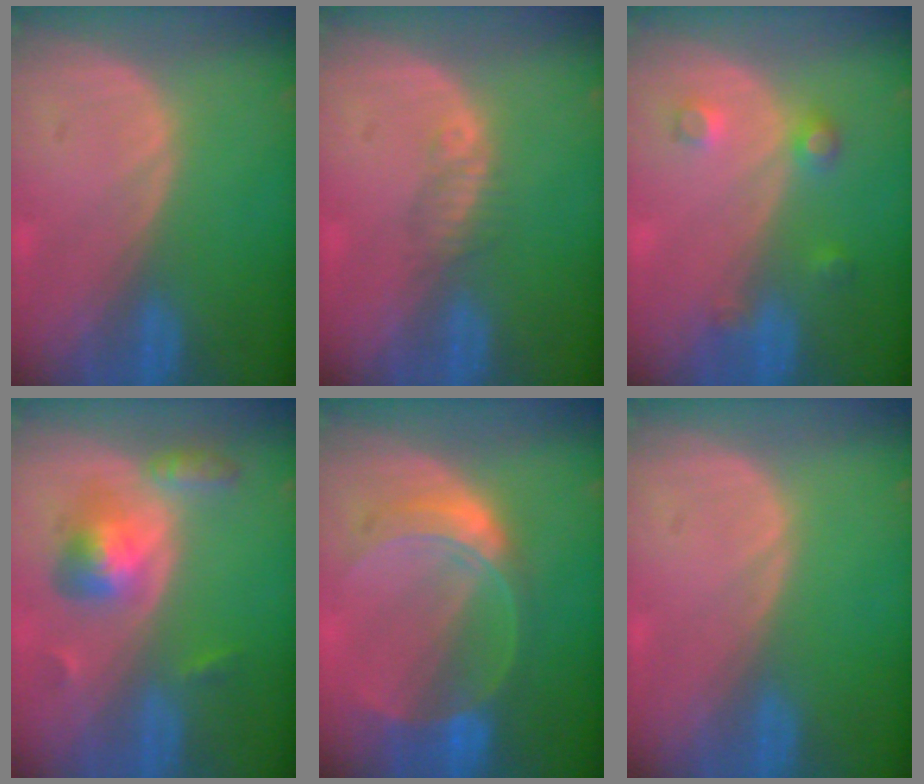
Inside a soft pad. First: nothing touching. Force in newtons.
{"total": 1.8, "press": 1.6, "slide": 0.8}
{"total": 3.5, "press": 3.2, "slide": 1.4}
{"total": 5.7, "press": 5.7, "slide": 0.4}
{"total": 7.6, "press": 6.7, "slide": 3.5}
{"total": 0.0}